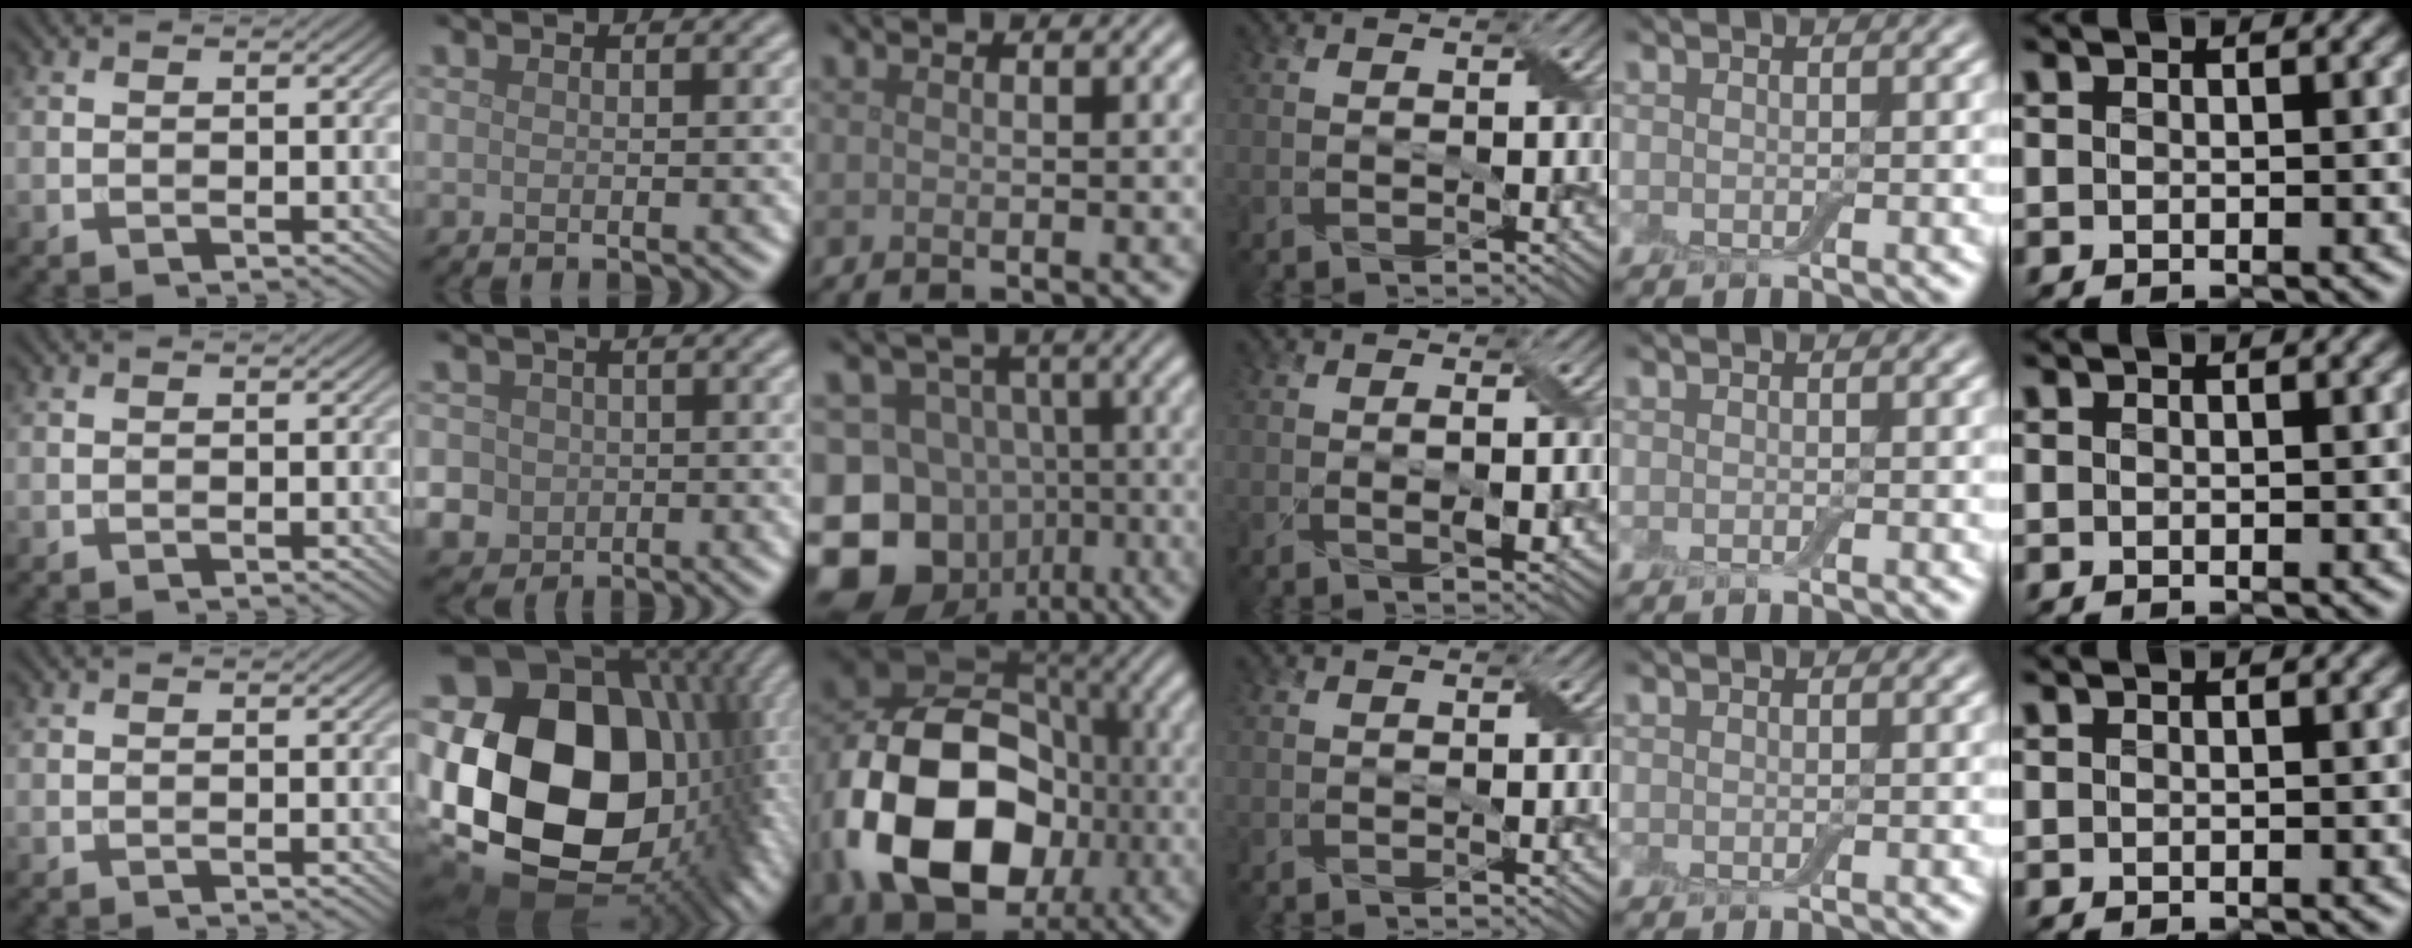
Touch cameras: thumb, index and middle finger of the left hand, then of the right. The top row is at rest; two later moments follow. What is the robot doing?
{"motion": "fold", "object": "aluminum foil"}